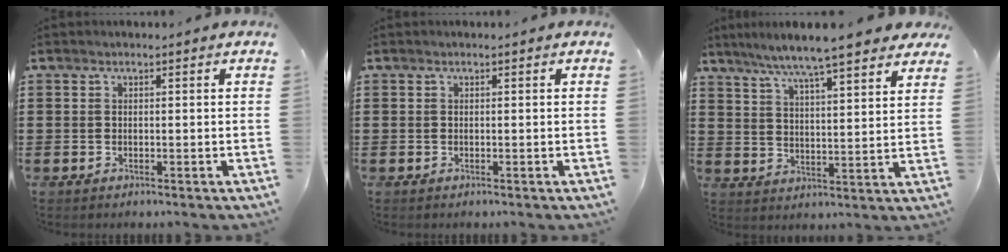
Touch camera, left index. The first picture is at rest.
{"total": 0.0}
{"total": 7.1, "force": [6.1, -0.2, 3.6], "torque": [-0.094, -0.030, 0.101]}